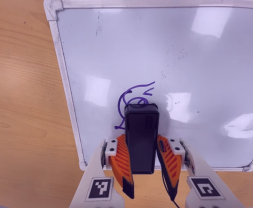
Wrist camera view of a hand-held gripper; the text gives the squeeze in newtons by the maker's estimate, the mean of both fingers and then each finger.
{"total": 12.4, "left": 12.0, "right": 12.8}